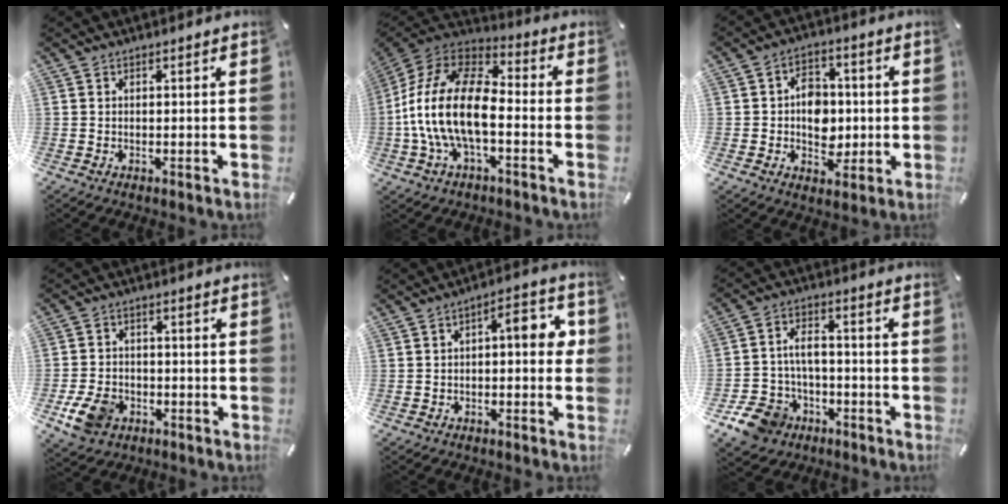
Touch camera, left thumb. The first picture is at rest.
{"total": 18.4, "force": [-4.9, 9.7, 14.9], "torque": [-0.304, 0.021, -0.084]}
{"total": 8.3, "force": [-0.8, 6.6, 4.9], "torque": [-0.062, 0.009, -0.011]}
{"total": 8.2, "force": [-3.5, 6.2, 4.1], "torque": [-0.086, 0.014, -0.065]}
{"total": 8.0, "force": [0.1, 3.5, 7.2], "torque": [-0.101, 0.005, -0.004]}
{"total": 9.7, "force": [-4.5, 7.6, 3.9], "torque": [-0.092, 0.034, -0.082]}